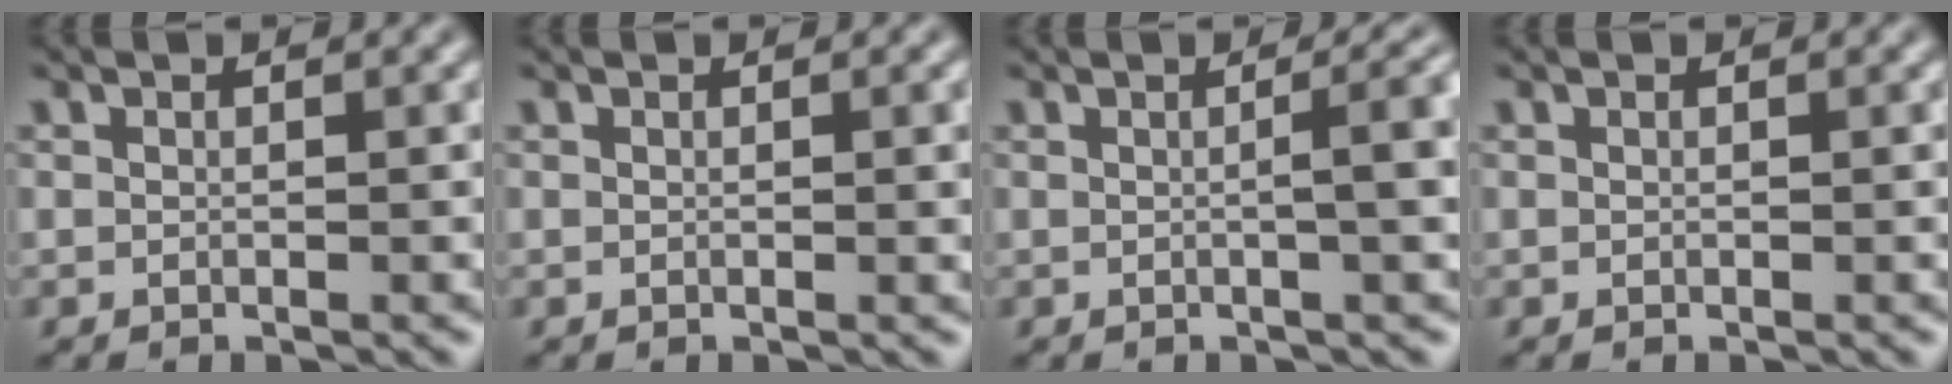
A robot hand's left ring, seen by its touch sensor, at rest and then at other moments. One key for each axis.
{"total": 0.9, "fx": 0.1, "fy": 0.1, "fz": 0.9, "tx": -0.011, "ty": 0.000, "tz": 0.001}
{"total": 4.1, "fx": 0.2, "fy": 1.3, "fz": 3.9, "tx": -0.036, "ty": 0.017, "tz": 0.001}
{"total": 0.0}